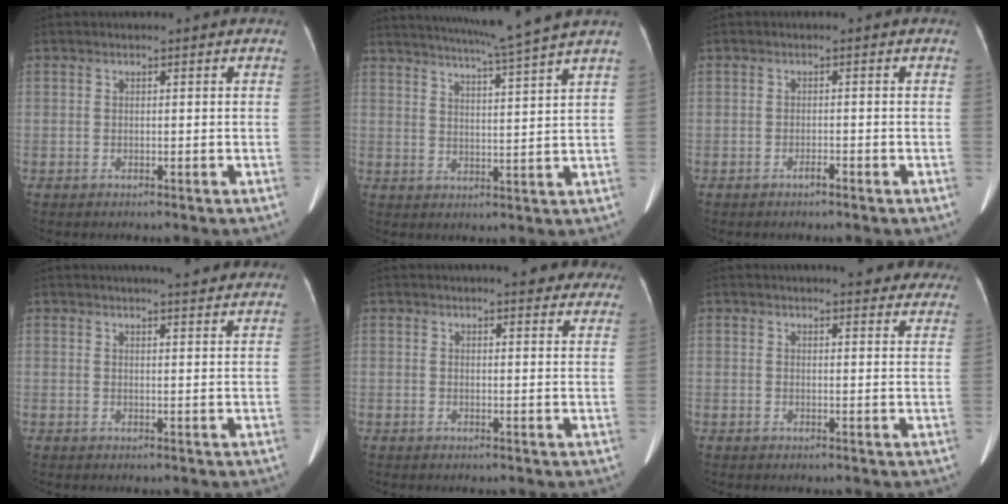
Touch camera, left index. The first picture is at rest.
{"total": 13.1, "force": [11.3, -2.4, 6.1], "torque": [-0.107, -0.020, 0.157]}
{"total": 1.0, "force": [-0.9, 0.0, 0.5], "torque": [-0.012, -0.001, -0.017]}
{"total": 9.2, "force": [8.1, 1.2, 4.2], "torque": [-0.048, 0.010, 0.083]}
{"total": 10.9, "force": [9.6, 2.6, 4.4], "torque": [-0.025, -0.003, 0.090]}
{"total": 13.5, "force": [12.2, 3.1, 4.9], "torque": [-0.027, -0.007, 0.120]}